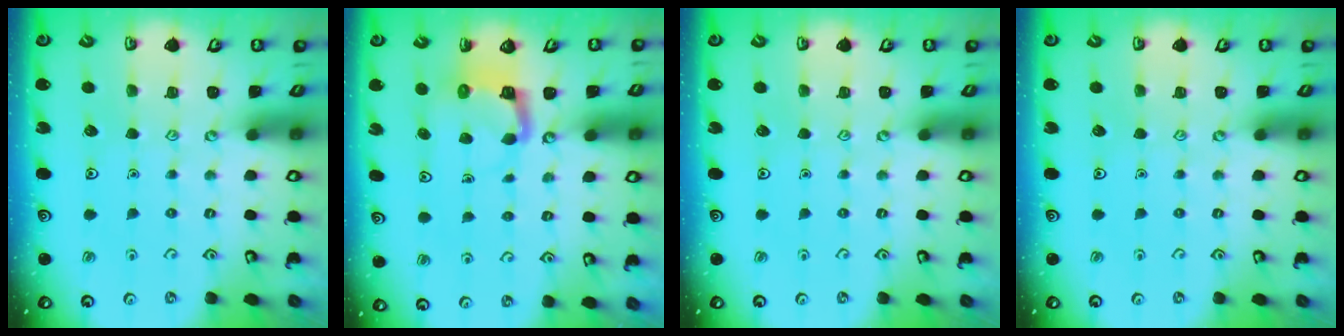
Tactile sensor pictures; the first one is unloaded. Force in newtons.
{"total": 5.0, "press": 5.0, "slide": 0.4}
{"total": 0.0}
{"total": 0.0}